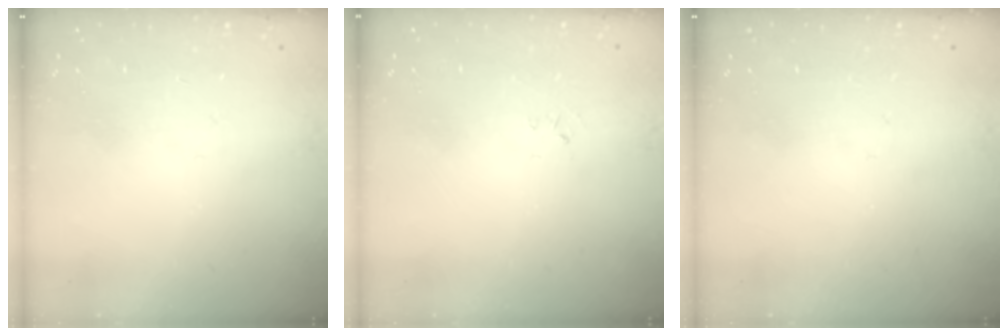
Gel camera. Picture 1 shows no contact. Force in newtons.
{"total": 2.6, "press": 2.6, "slide": 0.4}
{"total": 0.0}